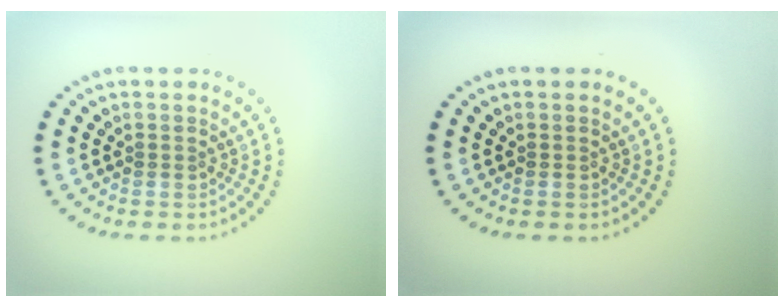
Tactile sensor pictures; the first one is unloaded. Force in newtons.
{"total": 0.0}